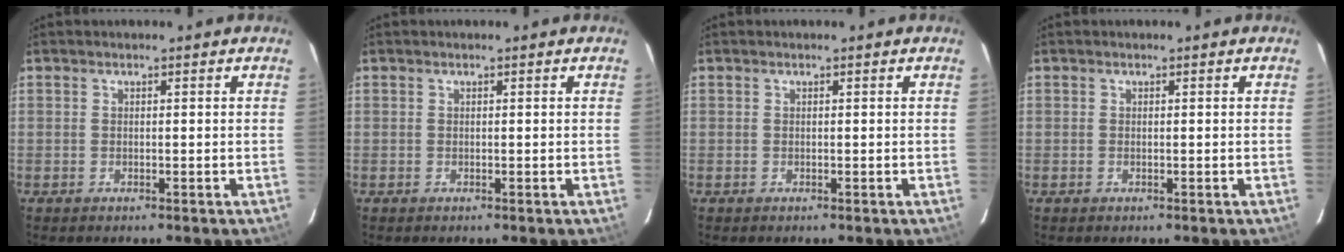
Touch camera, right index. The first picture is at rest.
{"total": 0.0}
{"total": 0.0}
{"total": 0.0}